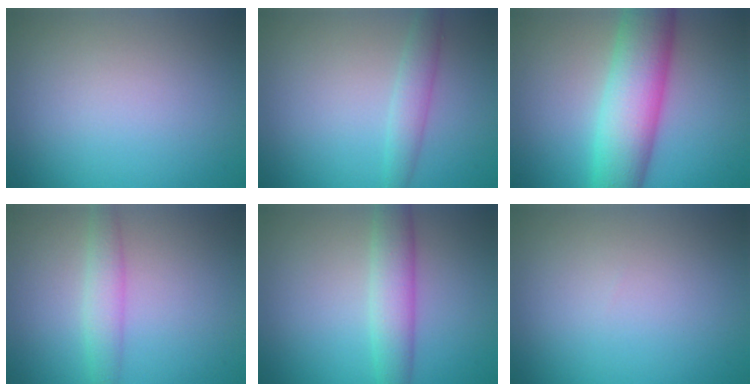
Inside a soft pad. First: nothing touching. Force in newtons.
{"total": 2.3, "press": 2.3, "slide": 0.0}
{"total": 9.1, "press": 9.1, "slide": 0.2}
{"total": 2.8, "press": 2.8, "slide": 0.1}
{"total": 4.1, "press": 4.1, "slide": 0.1}
{"total": 0.0}